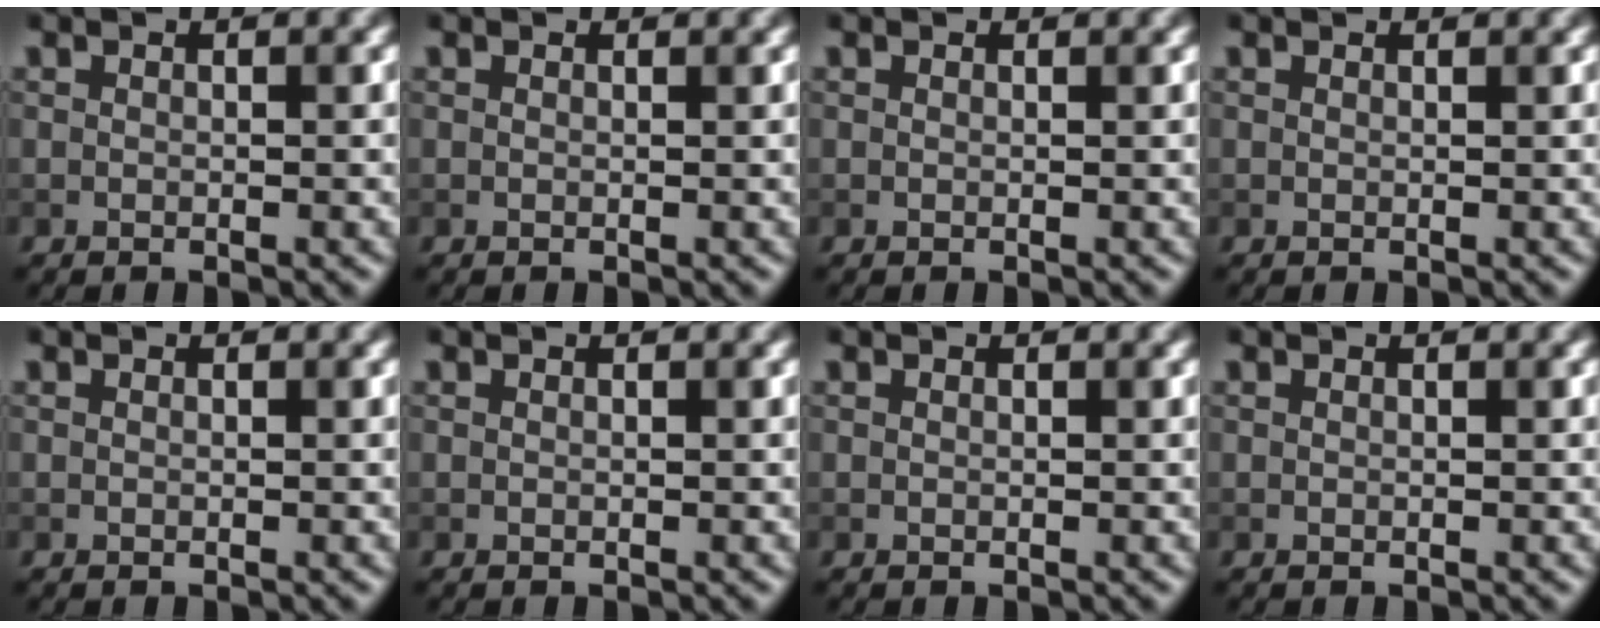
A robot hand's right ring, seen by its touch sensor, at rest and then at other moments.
{"total": 0.0}
{"total": 0.0}
{"total": 0.5, "force": [0.5, 0.1, 0.0], "torque": [-0.002, -0.002, 0.004]}
{"total": 0.0}
{"total": 0.0}
{"total": 0.0}
{"total": 0.0}